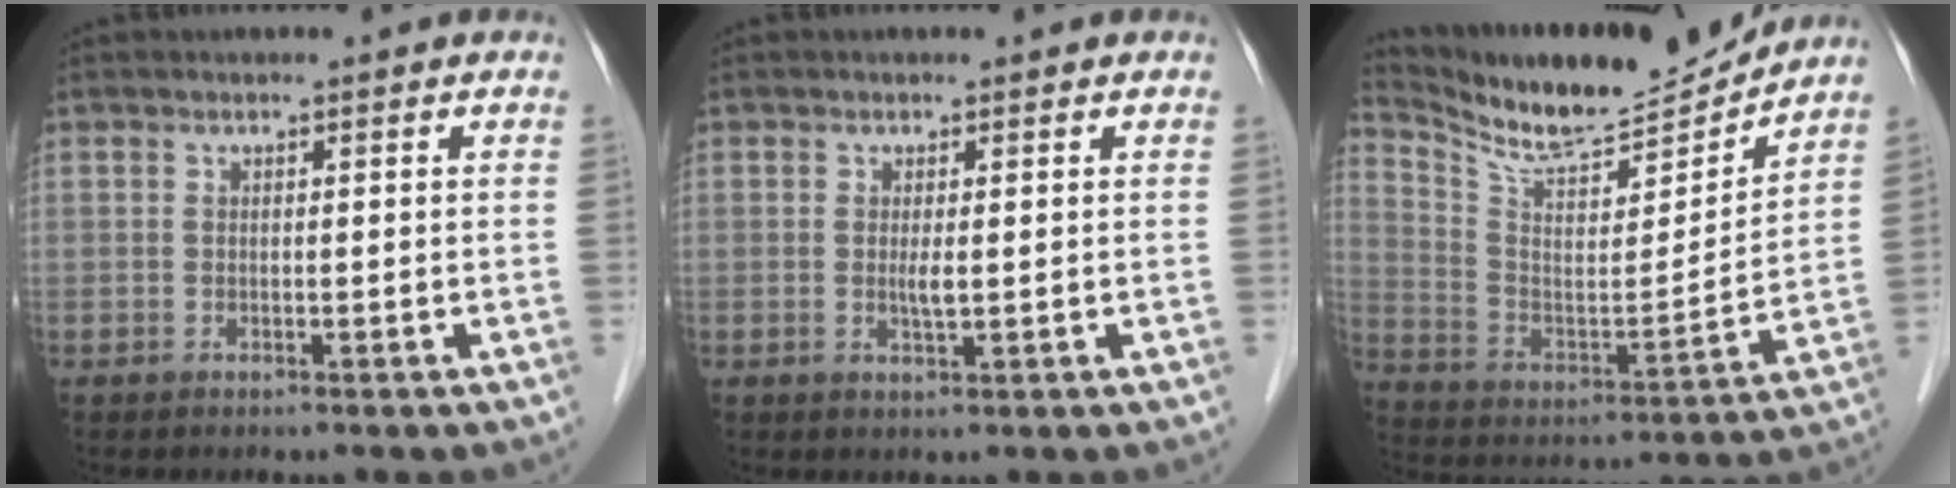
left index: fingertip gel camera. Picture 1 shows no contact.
{"total": 1.5, "force": [0.1, 0.2, 1.4], "torque": [-0.030, -0.003, 0.003]}
{"total": 16.3, "force": [15.5, 1.5, 5.1], "torque": [-0.105, -0.020, 0.262]}